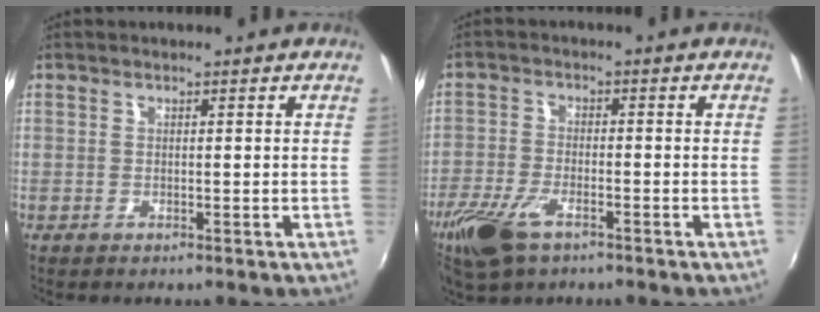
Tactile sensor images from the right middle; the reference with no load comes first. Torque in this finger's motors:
{"motor_torque": [0.98, -0.89, 0.39, 0.15]}